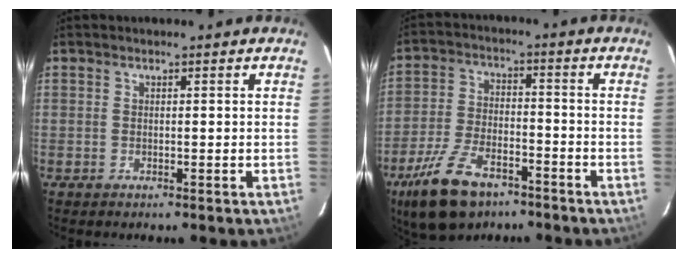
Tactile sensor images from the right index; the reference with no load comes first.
{"total": 13.9, "force": [-9.1, 6.6, 8.1], "torque": [-0.182, -0.015, -0.162]}